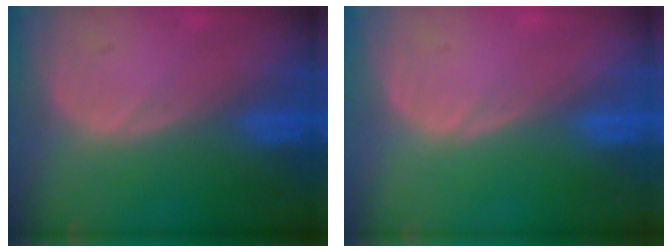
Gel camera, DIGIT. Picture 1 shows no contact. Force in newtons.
{"total": 0.0}